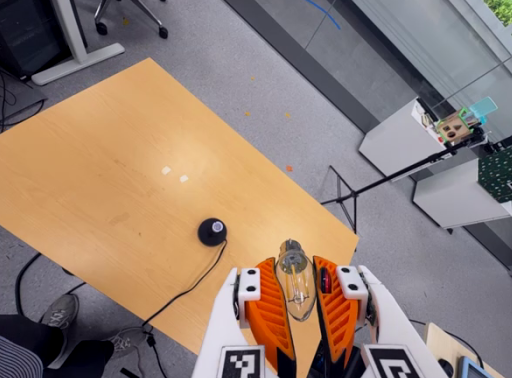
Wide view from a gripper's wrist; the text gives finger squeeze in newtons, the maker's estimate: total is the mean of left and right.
{"total": 20.7, "left": 25.5, "right": 15.9}